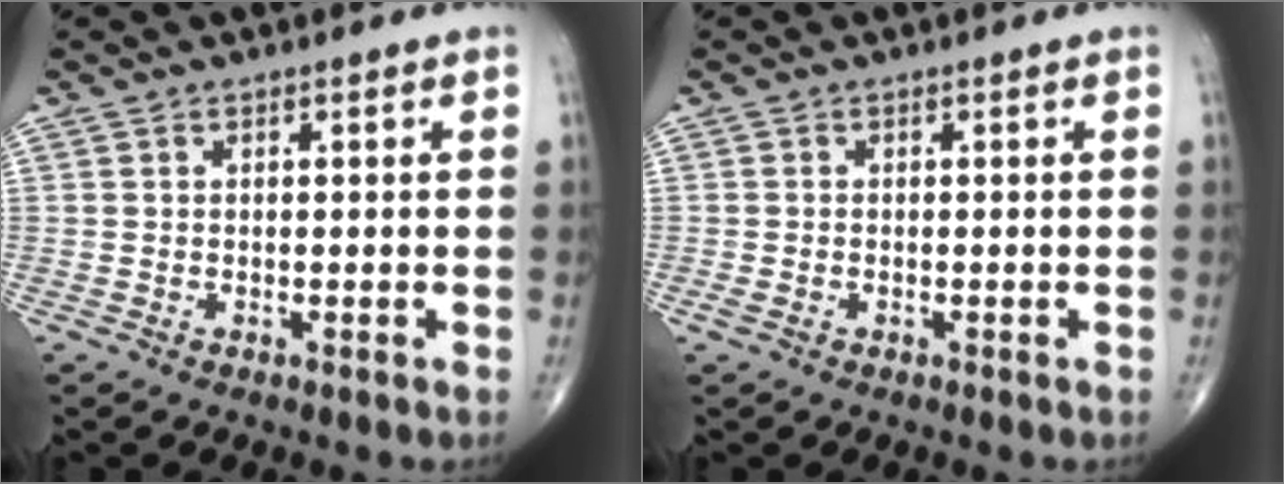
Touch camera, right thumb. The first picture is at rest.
{"total": 1.3, "force": [-0.5, 0.7, 0.9], "torque": [-0.027, -0.002, -0.010]}